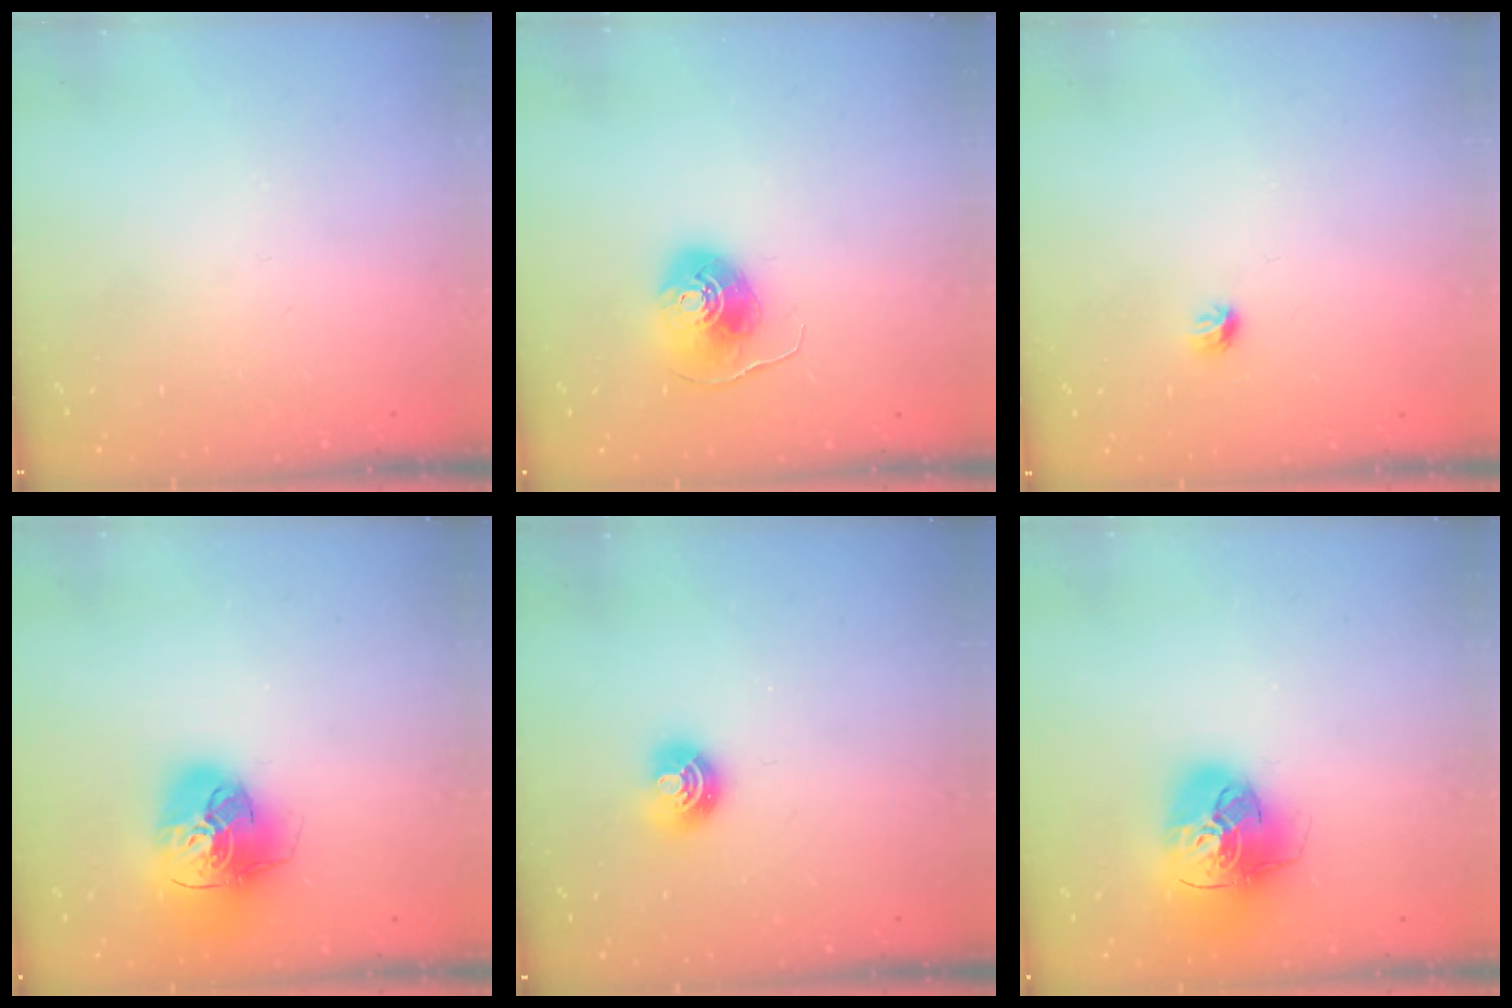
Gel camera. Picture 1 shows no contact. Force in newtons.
{"total": 8.7, "press": 8.7, "slide": 0.5}
{"total": 4.2, "press": 4.1, "slide": 1.0}
{"total": 18.6, "press": 18.5, "slide": 2.0}
{"total": 6.6, "press": 6.6, "slide": 0.5}
{"total": 18.6, "press": 18.5, "slide": 2.0}